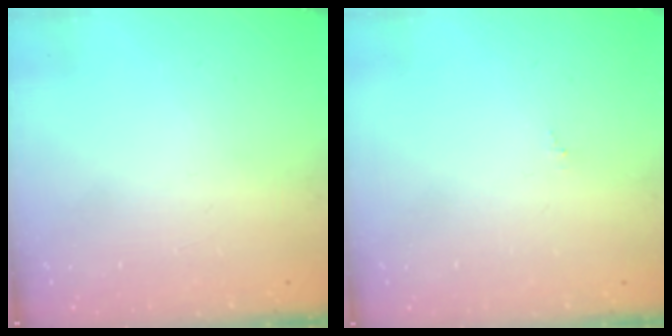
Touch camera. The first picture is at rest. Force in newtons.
{"total": 0.0}